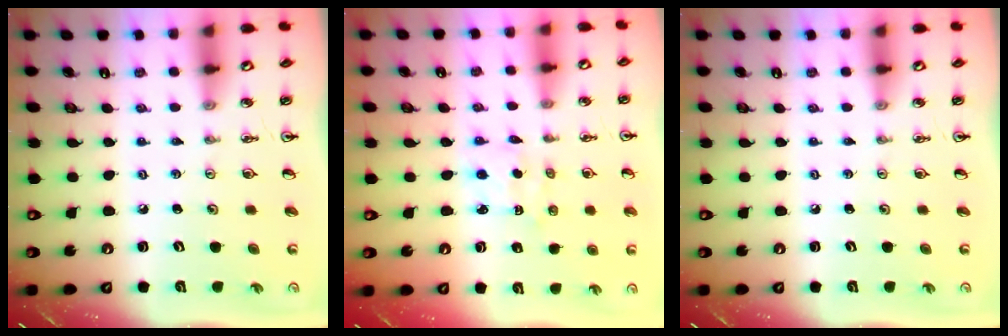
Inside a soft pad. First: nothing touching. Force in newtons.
{"total": 1.8, "press": 1.6, "slide": 0.6}
{"total": 0.0}